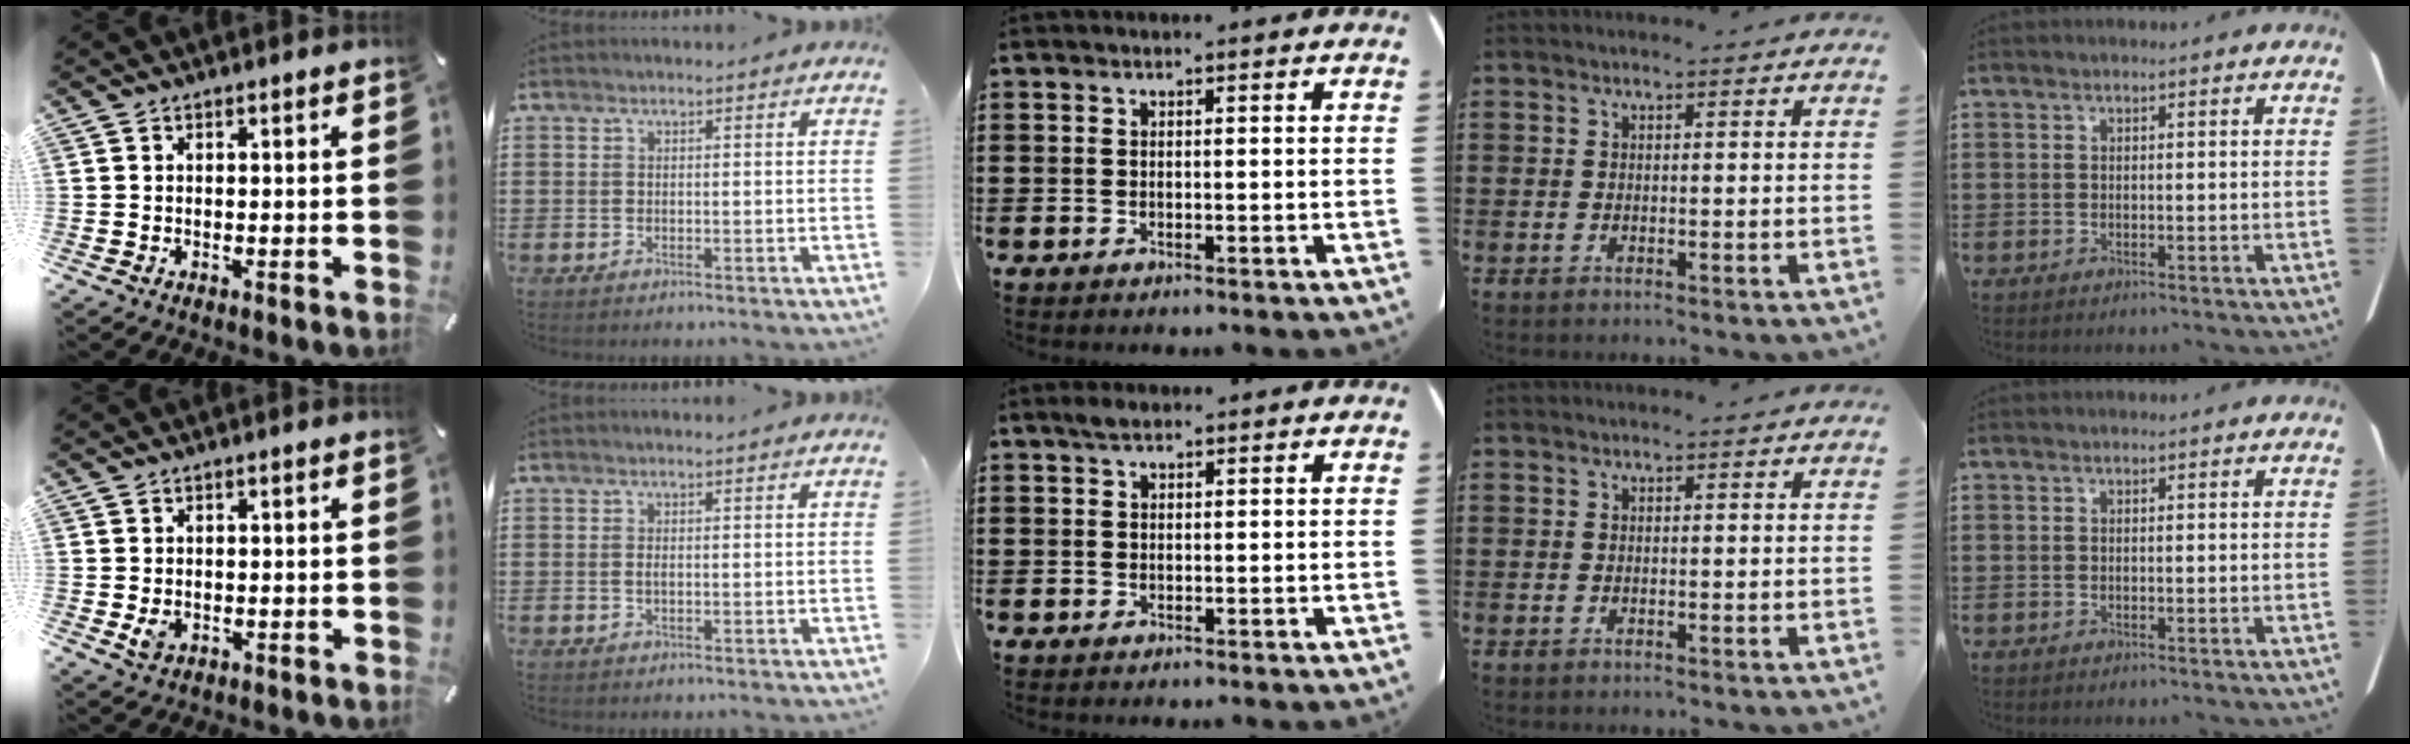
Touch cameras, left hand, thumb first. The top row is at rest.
{"thumb": {"total": 2.5, "force": [-0.4, 2.0, 1.3], "torque": [-0.023, -0.005, -0.008]}, "index": {"total": 0.7, "force": [0.1, 0.1, 0.7], "torque": [-0.016, -0.002, 0.002]}, "middle": {"total": 1.4, "force": [0.9, 0.8, 0.7], "torque": [-0.018, 0.003, 0.017]}}